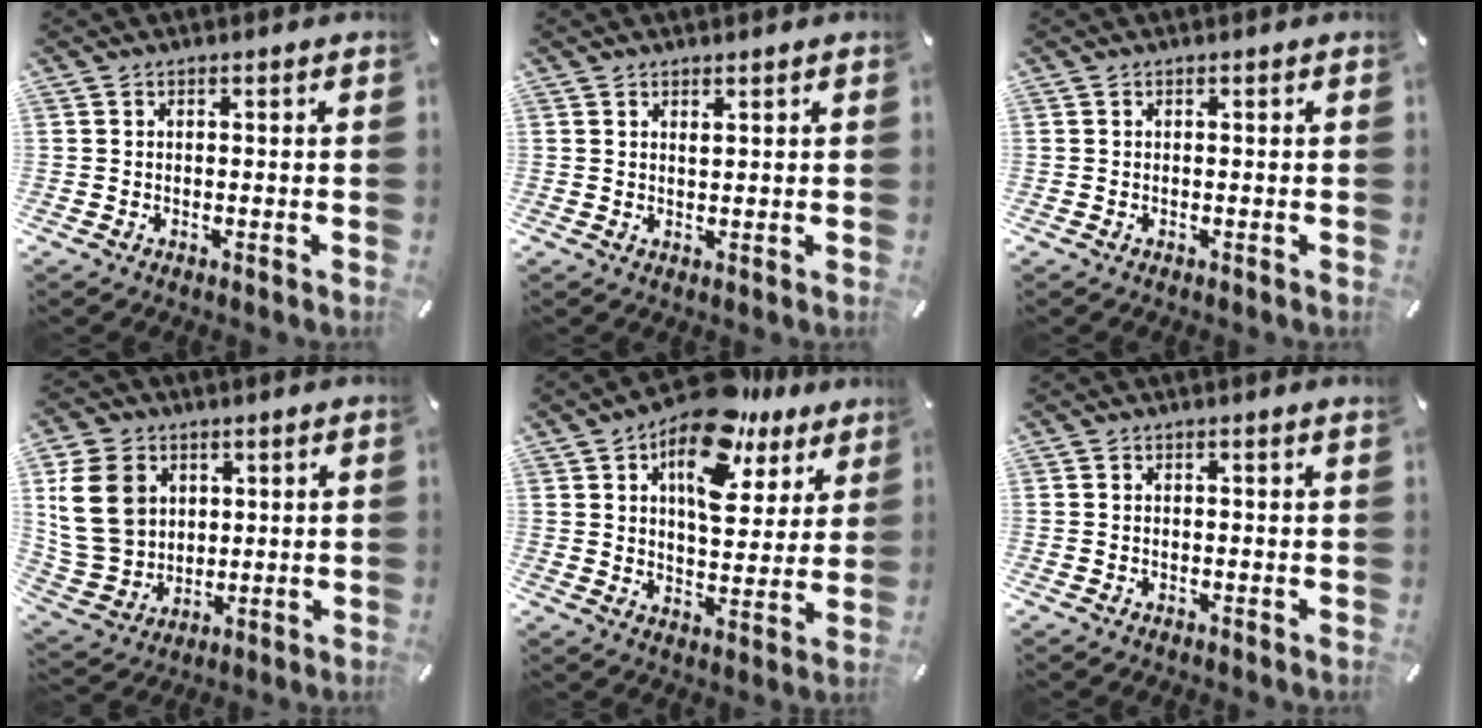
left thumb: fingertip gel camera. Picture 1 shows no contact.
{"total": 1.1, "force": [0.9, 0.4, 0.6], "torque": [-0.013, 0.000, 0.016]}
{"total": 0.0}
{"total": 14.4, "force": [4.1, 12.1, 6.7], "torque": [-0.168, -0.003, 0.080]}
{"total": 17.0, "force": [10.5, 8.8, 10.1], "torque": [-0.148, -0.058, 0.179]}
{"total": 0.7, "force": [0.2, 0.0, 0.6], "torque": [-0.011, -0.001, 0.004]}